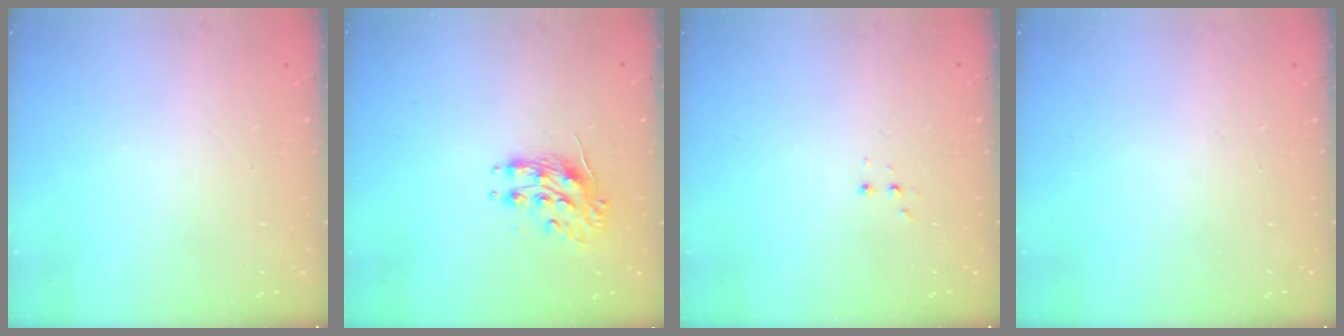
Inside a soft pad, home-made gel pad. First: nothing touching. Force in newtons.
{"total": 8.8, "press": 8.8, "slide": 0.4}
{"total": 2.8, "press": 2.7, "slide": 0.5}
{"total": 0.0}